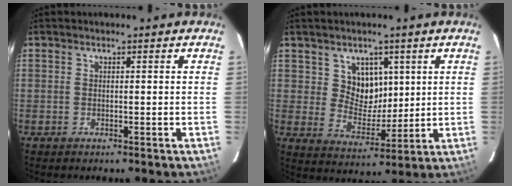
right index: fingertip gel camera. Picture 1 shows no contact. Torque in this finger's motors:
{"motor_torque": [0.01, 0.13, 0.05, 0.03]}